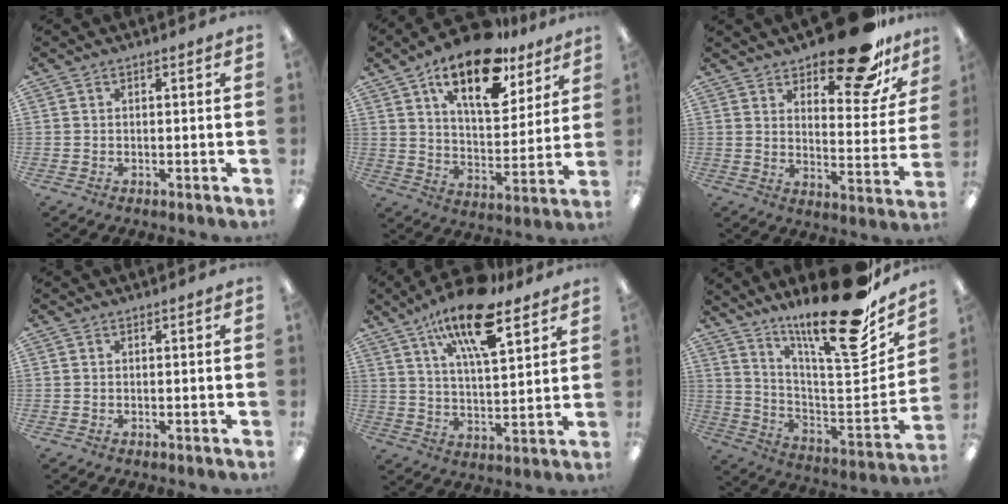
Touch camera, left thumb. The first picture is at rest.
{"total": 18.9, "force": [12.0, 8.4, 11.9], "torque": [-0.183, -0.061, 0.201]}
{"total": 19.0, "force": [14.3, 6.9, 10.6], "torque": [-0.142, -0.096, 0.236]}
{"total": 0.0}
{"total": 17.3, "force": [11.4, 5.8, 11.7], "torque": [-0.199, -0.048, 0.187]}
{"total": 25.0, "force": [19.6, 4.4, 14.9], "torque": [-0.211, -0.148, 0.310]}